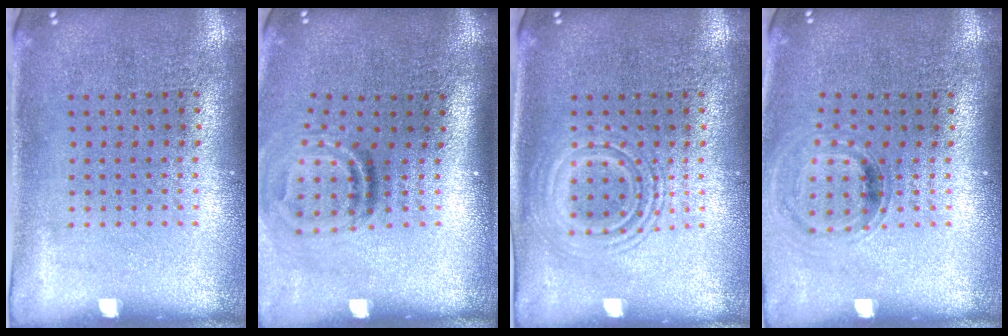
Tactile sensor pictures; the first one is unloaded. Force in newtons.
{"total": 1.8, "press": 1.0, "slide": 1.5}
{"total": 2.8, "press": 2.8, "slide": 0.4}
{"total": 0.8, "press": 0.8, "slide": 0.1}